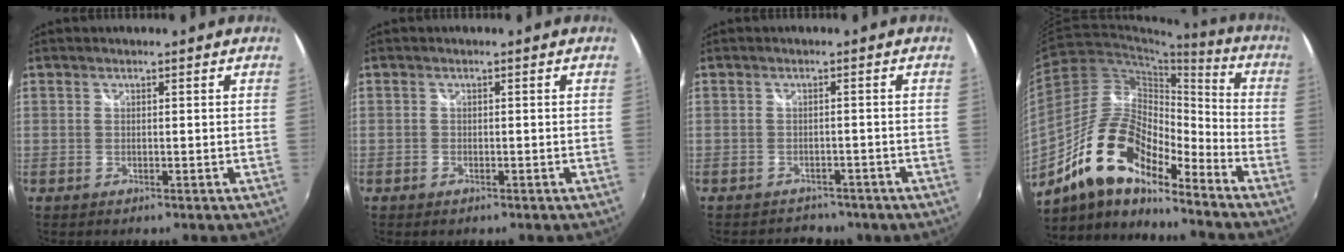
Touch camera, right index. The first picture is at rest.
{"total": 1.0, "force": [-0.7, 0.7, 0.3], "torque": [-0.007, -0.004, -0.013]}
{"total": 6.9, "force": [-5.7, 3.4, 2.0], "torque": [-0.044, -0.007, -0.071]}
{"total": 17.7, "force": [-12.5, 6.3, 10.7], "torque": [-0.200, 0.002, -0.241]}